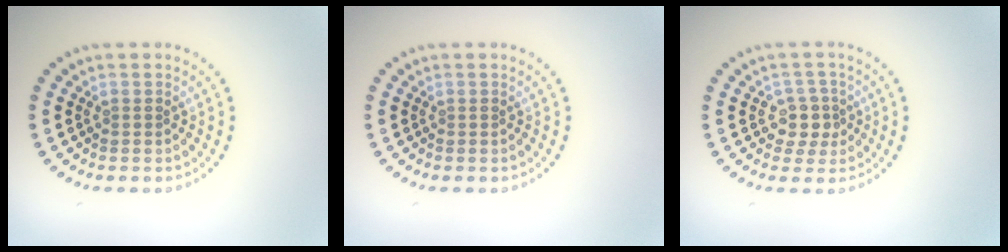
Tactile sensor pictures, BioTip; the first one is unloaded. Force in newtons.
{"total": 0.0}
{"total": 2.5, "press": 2.1, "slide": 1.2}